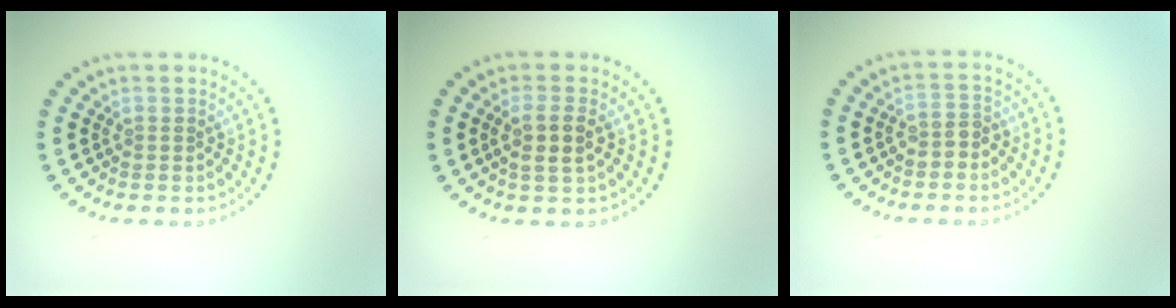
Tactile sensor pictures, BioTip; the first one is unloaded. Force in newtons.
{"total": 2.5, "press": 2.2, "slide": 1.0}
{"total": 1.8, "press": 1.6, "slide": 0.9}